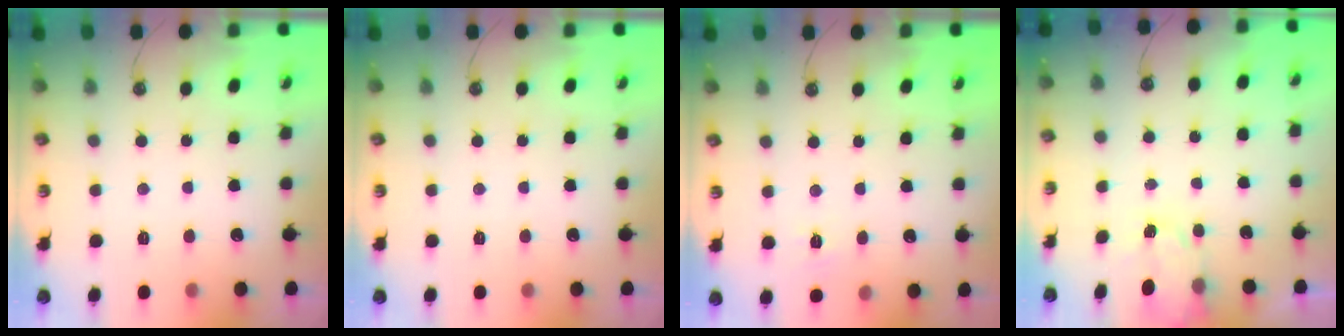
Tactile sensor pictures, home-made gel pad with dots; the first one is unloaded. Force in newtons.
{"total": 0.0}
{"total": 4.5, "press": 4.4, "slide": 0.4}
{"total": 2.3, "press": 2.3, "slide": 0.2}